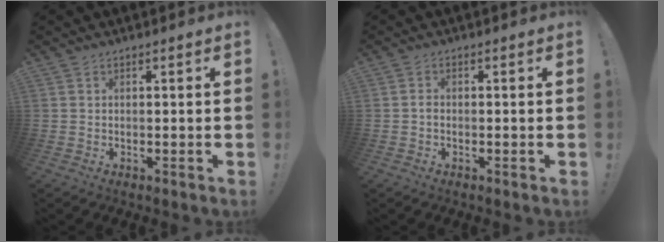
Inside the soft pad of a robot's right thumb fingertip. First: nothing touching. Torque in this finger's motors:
{"motor_torque": [0.32, -0.10, 0.09, -0.06, 0.00]}